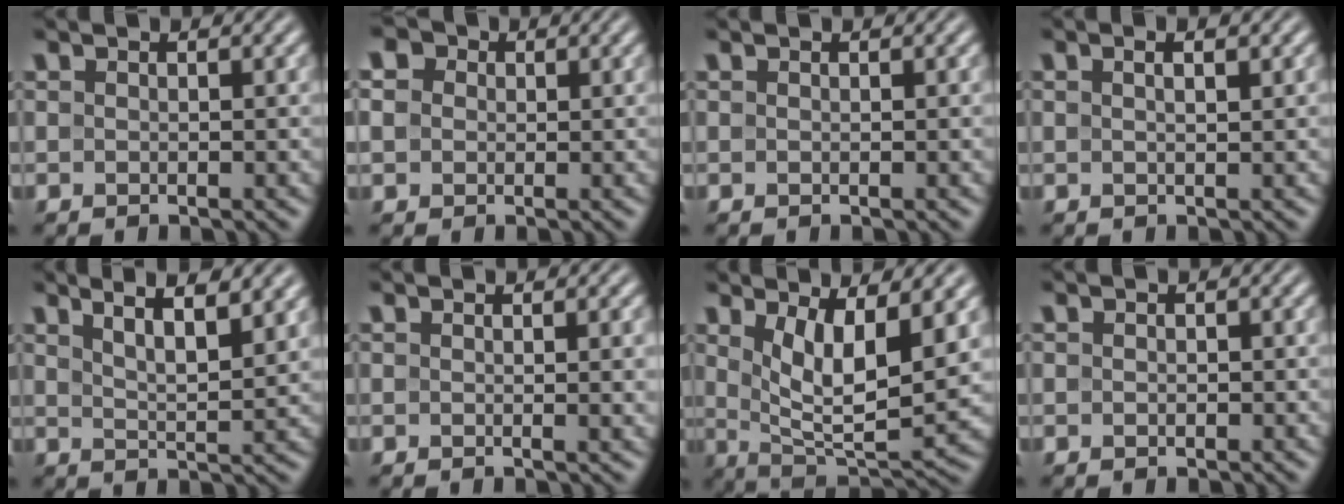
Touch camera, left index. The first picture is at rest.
{"total": 5.5, "force": [1.9, 4.3, 2.8], "torque": [-0.069, 0.025, 0.003]}
{"total": 0.0}
{"total": 1.9, "force": [0.9, 0.5, 1.6], "torque": [-0.015, -0.005, 0.007]}
{"total": 5.9, "force": [4.0, 1.5, 4.0], "torque": [-0.040, 0.017, 0.046]}
{"total": 2.4, "force": [0.1, 0.6, 2.3], "torque": [-0.023, 0.003, -0.001]}
{"total": 6.9, "force": [2.3, 2.3, 6.1], "torque": [-0.117, -0.019, 0.048]}
{"total": 0.5, "force": [-0.1, 0.4, 0.4], "torque": [-0.007, 0.000, 0.000]}